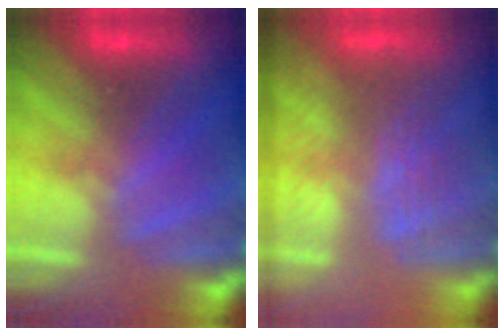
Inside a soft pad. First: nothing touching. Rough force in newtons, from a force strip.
{"total": 2.8}